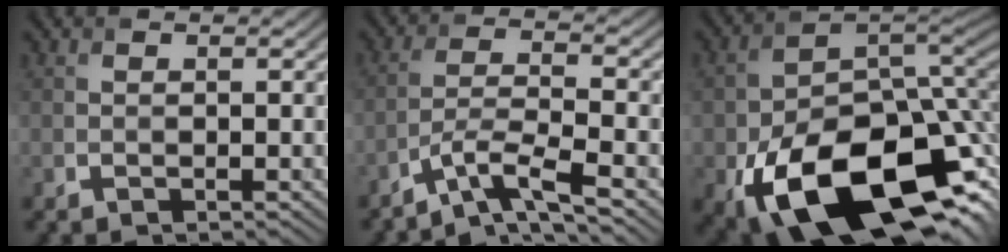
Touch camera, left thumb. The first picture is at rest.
{"total": 6.4, "force": [-4.7, 0.8, 4.2], "torque": [-0.077, 0.004, -0.091]}
{"total": 19.5, "force": [-7.0, 12.4, 13.4], "torque": [-0.237, -0.057, -0.086]}